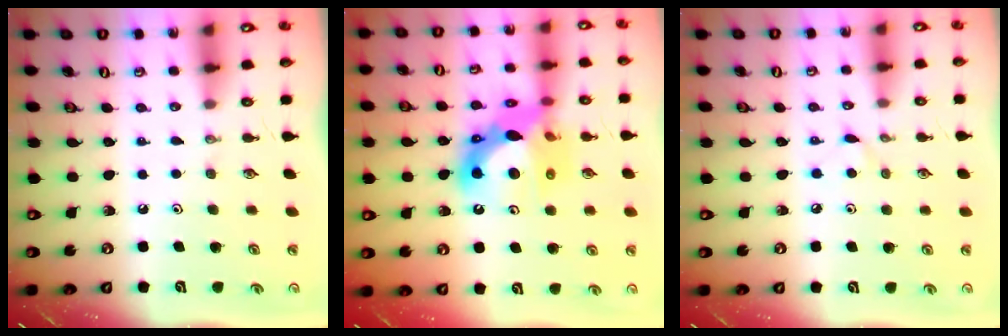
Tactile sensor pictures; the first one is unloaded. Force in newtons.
{"total": 13.9, "press": 13.6, "slide": 2.8}
{"total": 4.5, "press": 4.5, "slide": 0.5}